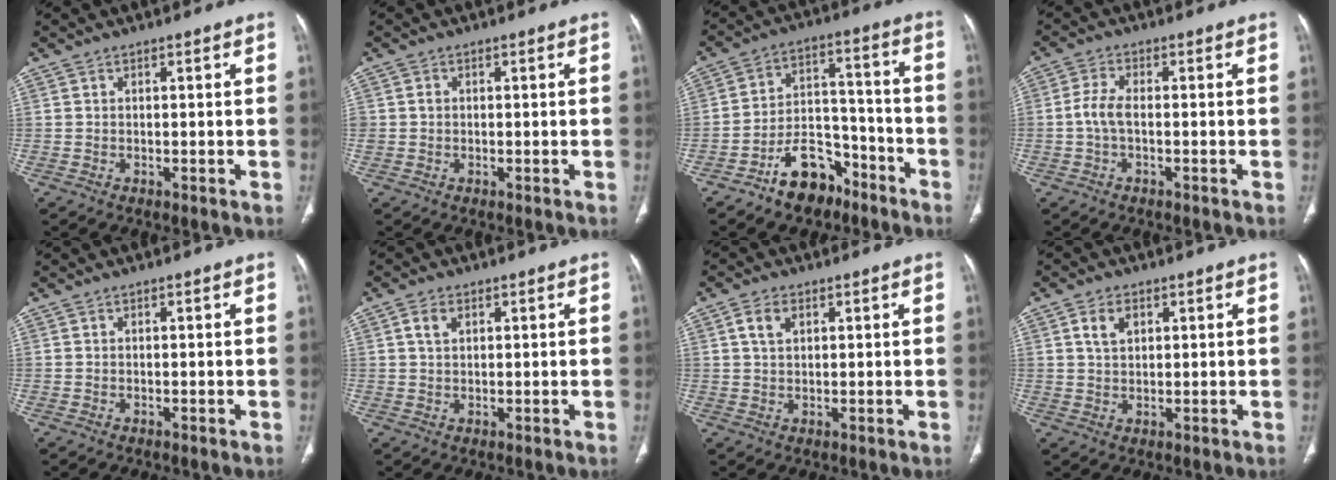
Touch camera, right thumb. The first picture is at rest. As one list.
[{"total": 1.2, "force": [0.1, 1.1, 0.6], "torque": [-0.011, 0.003, 0.004]}, {"total": 11.4, "force": [-7.7, 6.6, 5.1], "torque": [-0.052, 0.078, -0.132]}, {"total": 3.6, "force": [-0.6, 1.6, 3.2], "torque": [-0.075, 0.005, -0.018]}, {"total": 0.0}, {"total": 2.8, "force": [1.2, 1.7, 1.8], "torque": [-0.033, 0.000, 0.024]}, {"total": 3.7, "force": [1.5, 2.3, 2.4], "torque": [-0.043, 0.000, 0.032]}, {"total": 4.1, "force": [1.7, 2.6, 2.6], "torque": [-0.042, -0.004, 0.035]}]